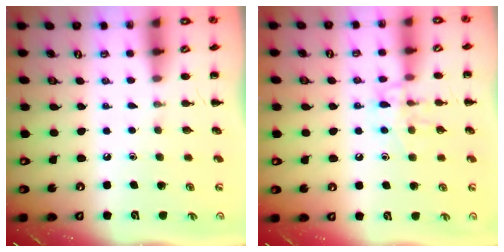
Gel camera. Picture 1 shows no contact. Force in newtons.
{"total": 10.0, "press": 10.0, "slide": 0.9}